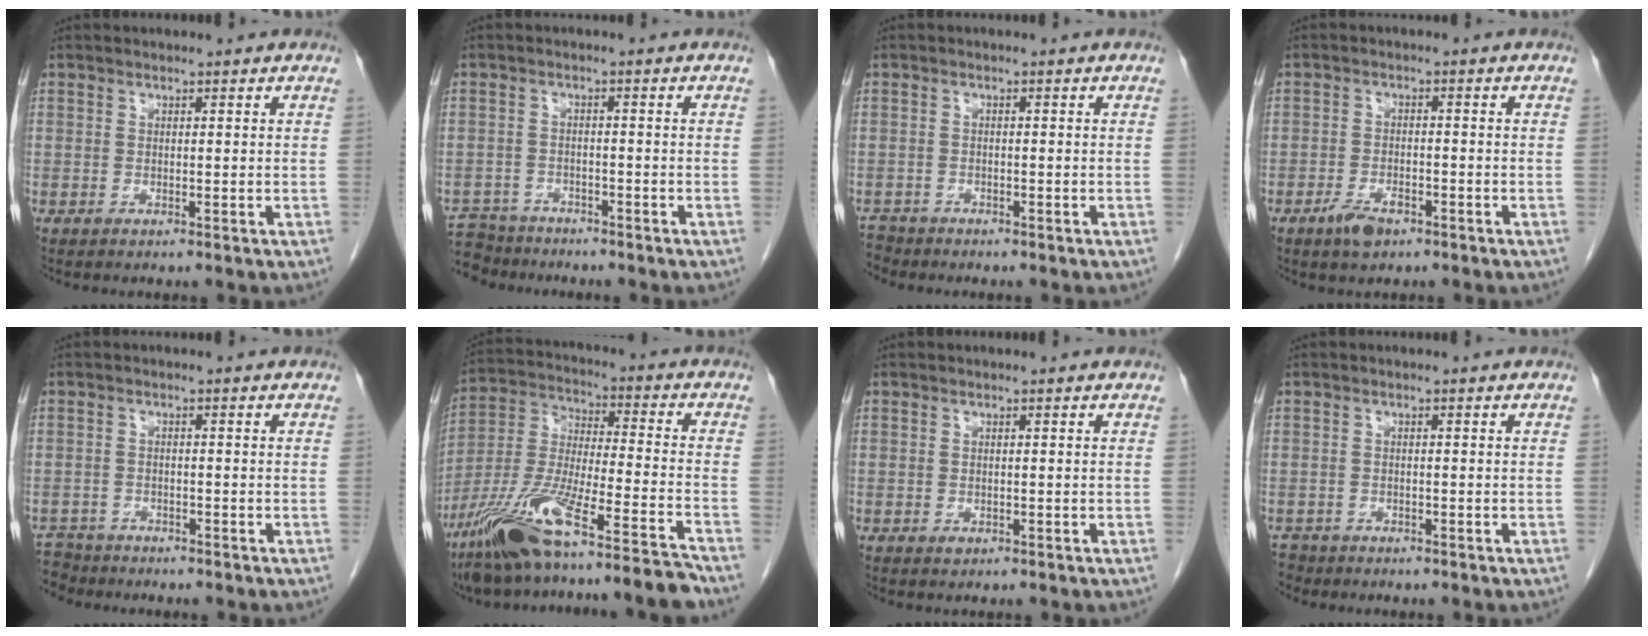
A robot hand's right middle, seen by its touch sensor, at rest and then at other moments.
{"total": 6.7, "force": [-6.3, 2.5, 0.2], "torque": [-0.004, 0.001, -0.107]}
{"total": 2.6, "force": [-2.4, 0.7, -0.4], "torque": [0.004, -0.007, -0.046]}
{"total": 3.8, "force": [-2.5, 1.6, 2.4], "torque": [-0.049, 0.000, -0.040]}
{"total": 4.5, "force": [-4.1, 1.7, -0.5], "torque": [0.010, -0.007, -0.075]}
{"total": 19.8, "force": [-15.9, -0.1, 11.8], "torque": [-0.233, -0.017, -0.283]}
{"total": 0.6, "force": [-0.3, 0.5, 0.3], "torque": [-0.007, 0.001, -0.002]}
{"total": 2.3, "force": [-2.0, 1.1, -0.3], "torque": [-0.002, -0.001, -0.036]}